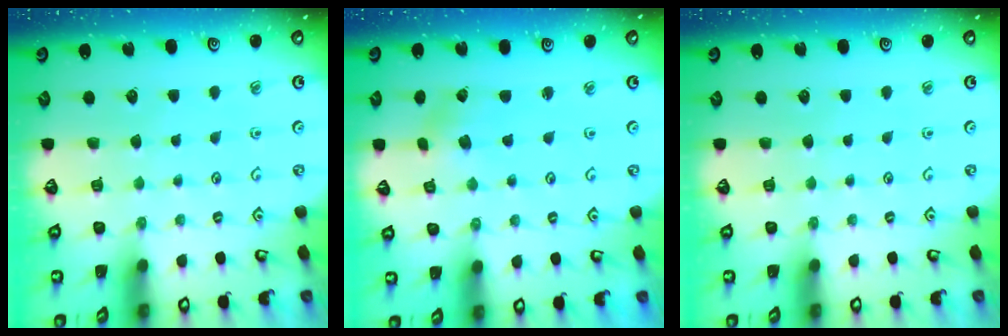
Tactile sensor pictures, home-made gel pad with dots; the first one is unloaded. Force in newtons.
{"total": 2.9, "press": 2.9, "slide": 0.4}
{"total": 0.0}